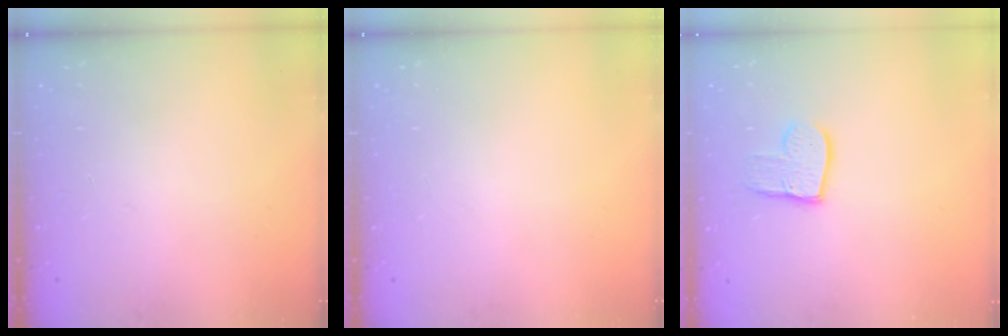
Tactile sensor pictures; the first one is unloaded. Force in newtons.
{"total": 0.0}
{"total": 10.0, "press": 9.9, "slide": 0.7}